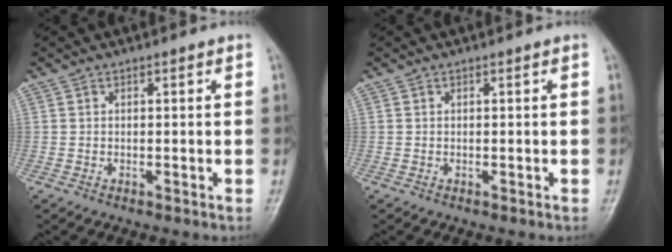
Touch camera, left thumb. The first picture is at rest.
{"total": 0.0}